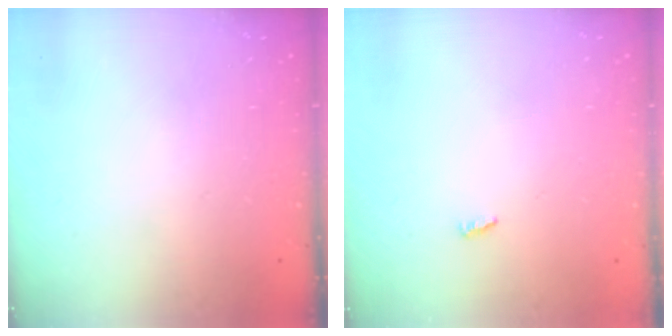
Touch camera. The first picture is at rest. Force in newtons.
{"total": 2.7, "press": 2.7, "slide": 0.2}